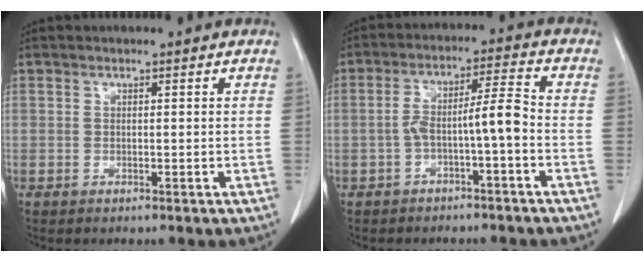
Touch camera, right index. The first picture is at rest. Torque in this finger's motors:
{"motor_torque": [0.76, -0.33, 0.45, 0.07]}